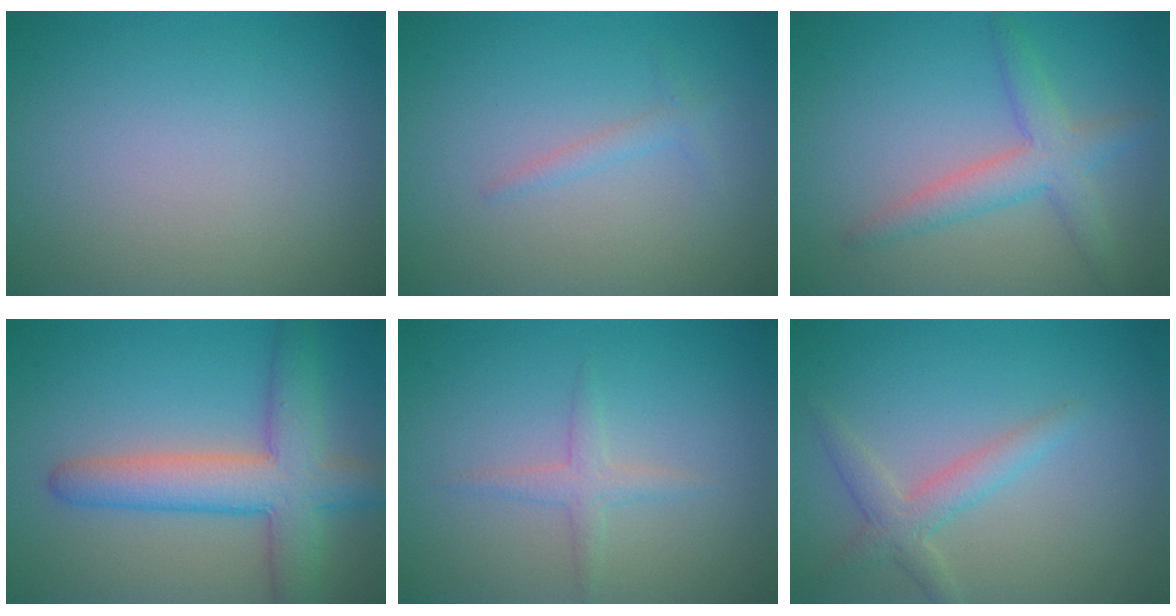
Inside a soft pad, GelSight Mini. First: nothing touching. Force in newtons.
{"total": 1.0, "press": 1.0, "slide": 0.1}
{"total": 3.5, "press": 3.4, "slide": 0.3}
{"total": 6.7, "press": 6.7, "slide": 0.3}
{"total": 1.6, "press": 1.6, "slide": 0.0}
{"total": 2.5, "press": 2.5, "slide": 0.1}